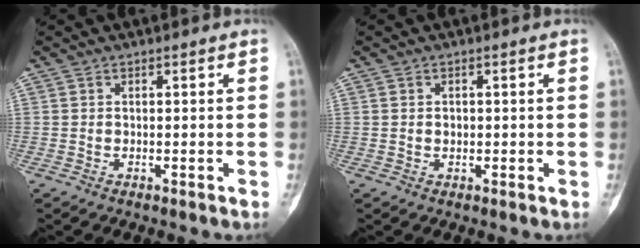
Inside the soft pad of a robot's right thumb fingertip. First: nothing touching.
{"total": 1.1, "force": [0.0, 1.0, 0.5], "torque": [-0.007, 0.003, 0.000]}